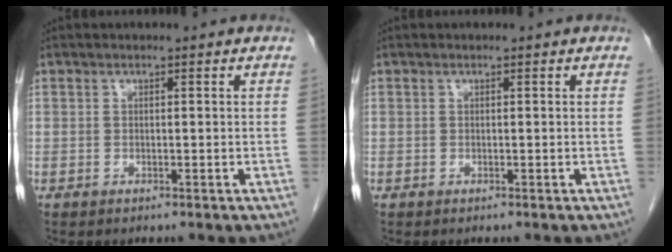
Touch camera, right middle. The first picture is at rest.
{"total": 0.0}